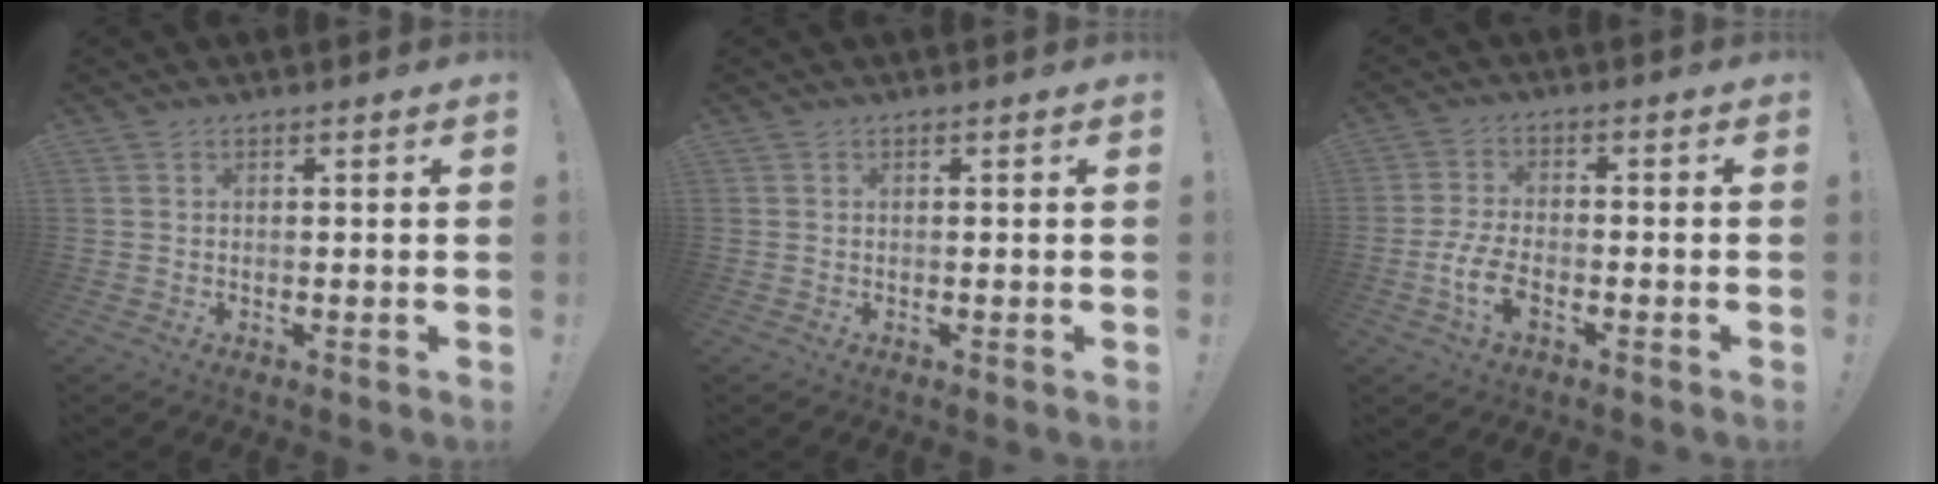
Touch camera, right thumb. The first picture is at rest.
{"total": 0.0}
{"total": 8.1, "force": [-3.5, 3.9, 6.1], "torque": [-0.138, 0.004, -0.059]}